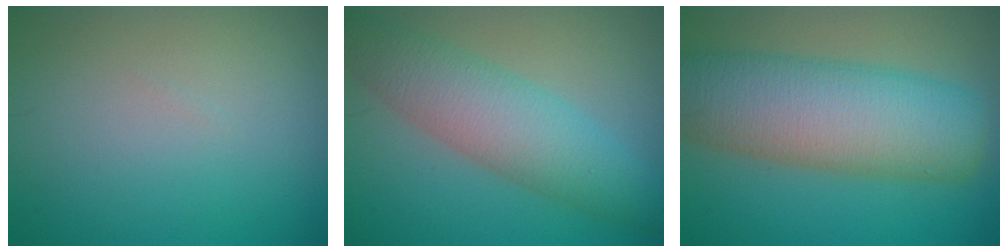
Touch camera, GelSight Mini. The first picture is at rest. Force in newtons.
{"total": 7.1, "press": 7.1, "slide": 0.4}
{"total": 11.6, "press": 11.6, "slide": 0.3}